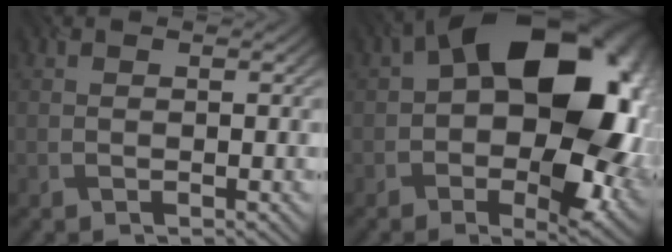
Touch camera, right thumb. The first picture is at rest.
{"total": 20.3, "force": [2.0, 12.7, 15.7], "torque": [-0.227, -0.012, 0.049]}